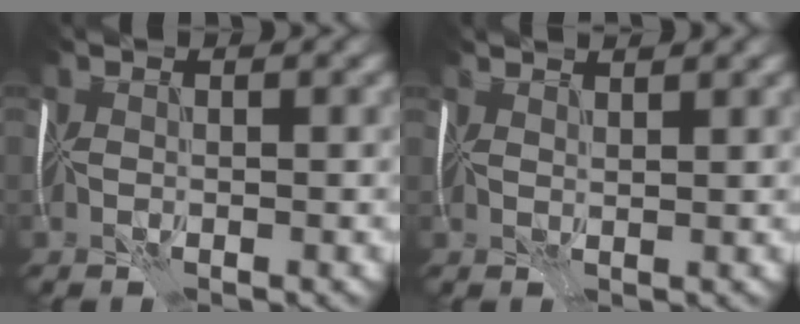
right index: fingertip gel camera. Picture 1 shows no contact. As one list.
[{"total": 2.8, "force": [2.5, 0.6, 1.1], "torque": [-0.013, 0.010, 0.025]}]